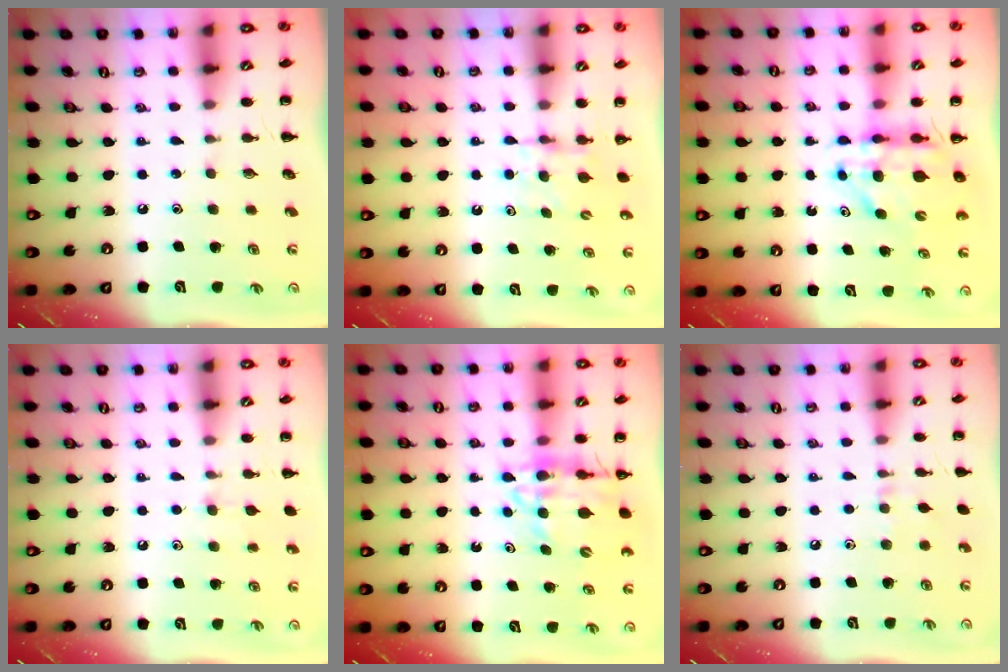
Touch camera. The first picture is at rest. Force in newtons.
{"total": 4.7, "press": 4.7, "slide": 0.7}
{"total": 8.8, "press": 8.3, "slide": 3.0}
{"total": 5.3, "press": 4.9, "slide": 2.0}
{"total": 13.5, "press": 12.9, "slide": 4.2}
{"total": 4.8, "press": 4.5, "slide": 1.7}